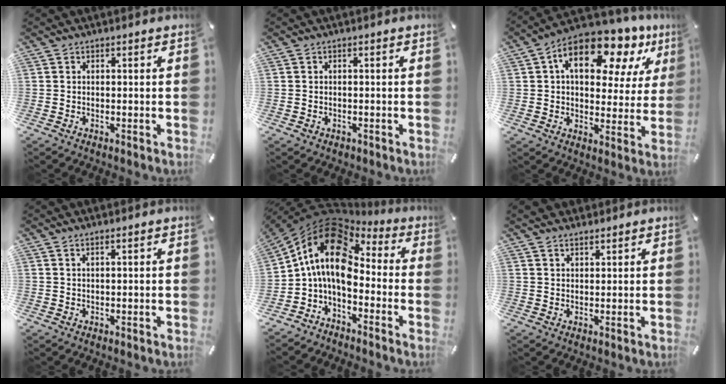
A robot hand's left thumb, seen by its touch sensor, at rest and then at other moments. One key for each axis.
{"total": 0.9, "fx": -0.3, "fy": 0.7, "fz": 0.4, "tx": -0.008, "ty": 0.003, "tz": -0.007}
{"total": 17.1, "fx": 9.4, "fy": 9.4, "fz": 10.8, "tx": -0.162, "ty": -0.049, "tz": 0.156}
{"total": 0.9, "fx": 0.6, "fy": 0.0, "fz": 0.7, "tx": -0.015, "ty": -0.003, "tz": 0.011}
{"total": 13.5, "fx": 0.0, "fy": 8.6, "fz": 10.3, "tx": -0.210, "ty": 0.001, "tz": -0.005}
{"total": 2.4, "fx": 2.0, "fy": 1.1, "fz": 0.8, "tx": -0.019, "ty": -0.003, "tz": 0.037}